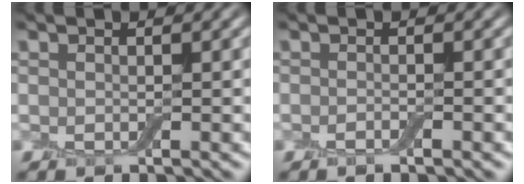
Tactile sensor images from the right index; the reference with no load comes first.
{"total": 0.9, "force": [-0.5, 0.2, 0.8], "torque": [-0.011, -0.003, -0.010]}